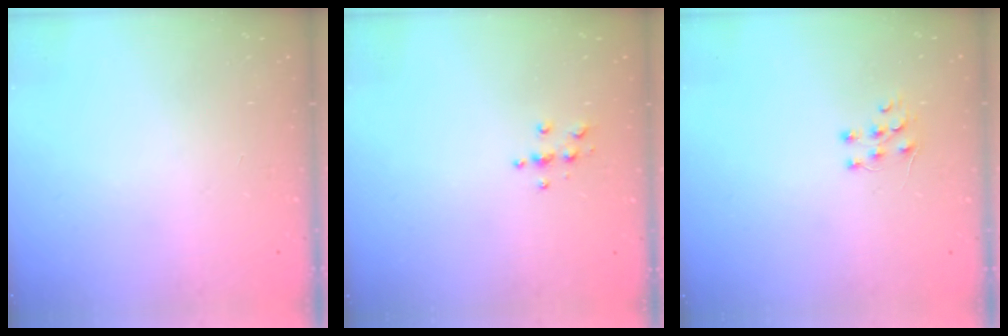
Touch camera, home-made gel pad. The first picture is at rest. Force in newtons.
{"total": 3.9, "press": 3.9, "slide": 0.4}
{"total": 4.7, "press": 4.7, "slide": 0.3}